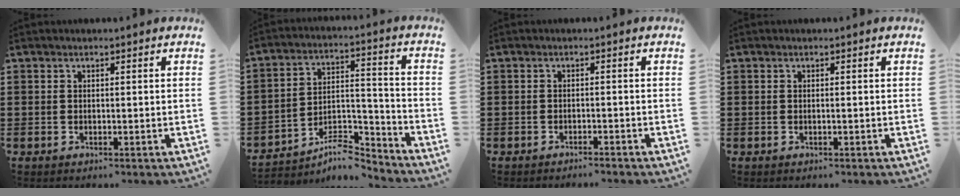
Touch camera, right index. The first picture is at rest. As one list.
[{"total": 7.9, "force": [-6.7, 2.5, 3.3], "torque": [-0.049, 0.019, -0.125]}, {"total": 1.0, "force": [-1.0, -0.2, 0.2], "torque": [-0.004, 0.003, -0.020]}, {"total": 0.0}]